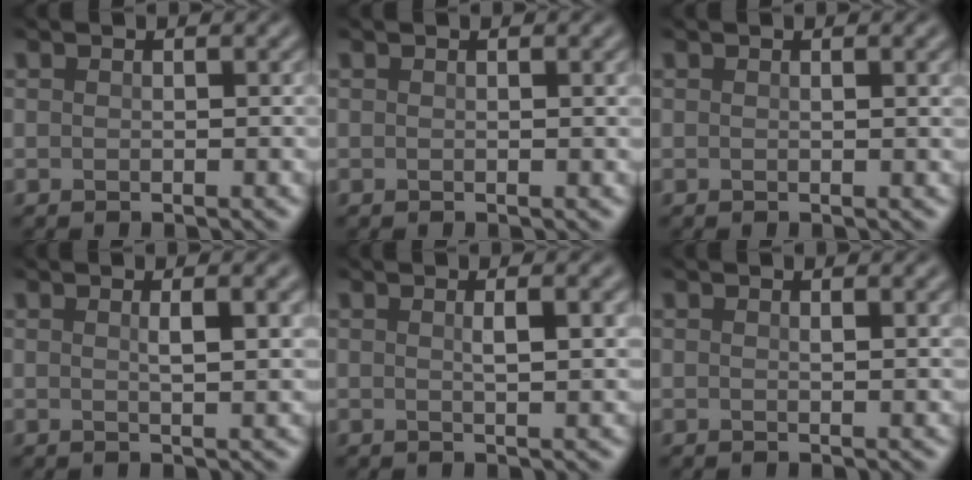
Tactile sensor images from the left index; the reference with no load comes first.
{"total": 0.6, "force": [0.2, 0.1, 0.6], "torque": [-0.004, 0.002, 0.002]}
{"total": 1.4, "force": [0.5, 0.4, 1.2], "torque": [-0.010, 0.002, 0.005]}
{"total": 3.1, "force": [0.9, 0.8, 2.8], "torque": [-0.032, 0.004, 0.013]}
{"total": 3.0, "force": [0.8, 0.8, 2.8], "torque": [-0.031, 0.005, 0.011]}
{"total": 1.5, "force": [0.8, 0.5, 1.1], "torque": [-0.009, 0.000, 0.009]}